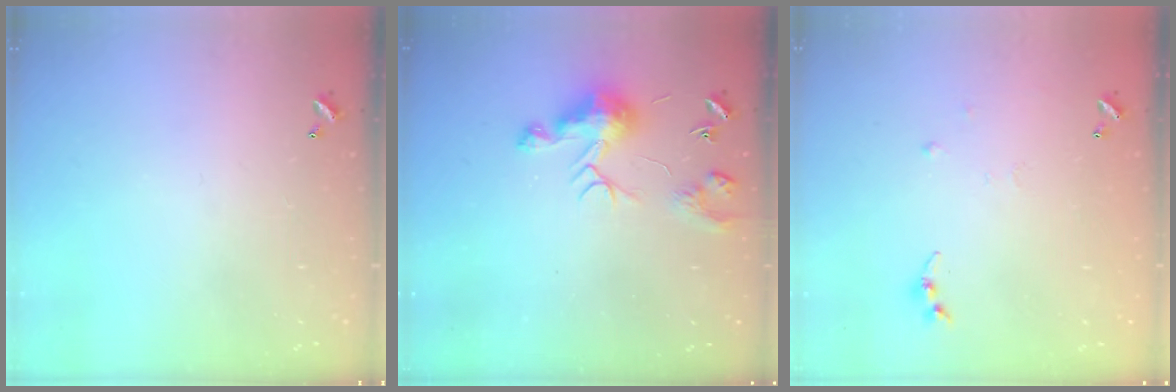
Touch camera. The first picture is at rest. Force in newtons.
{"total": 9.3, "press": 9.3, "slide": 0.5}
{"total": 7.8, "press": 7.7, "slide": 0.8}